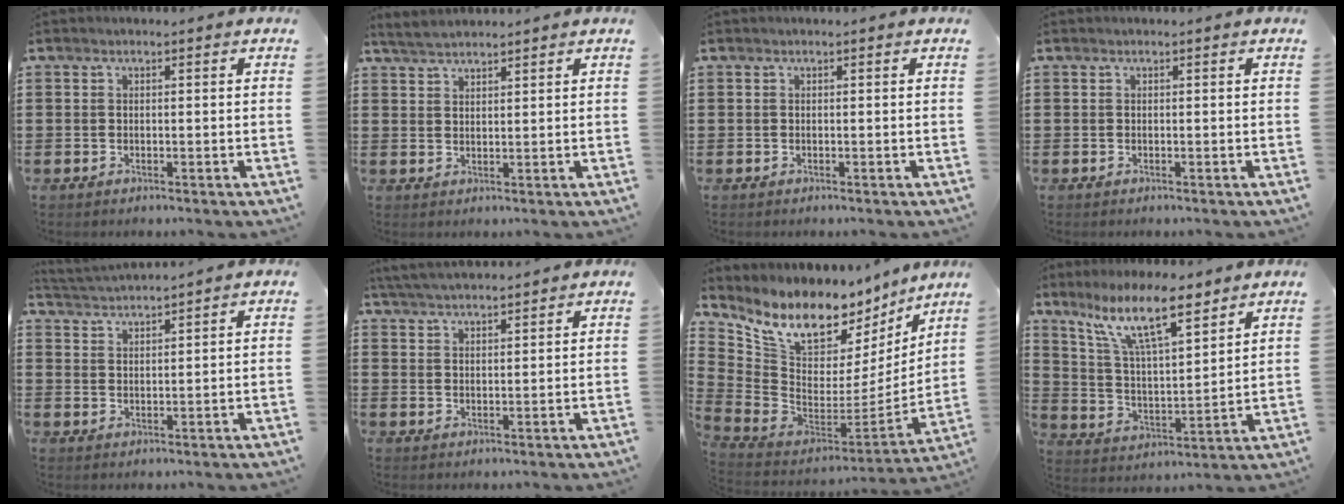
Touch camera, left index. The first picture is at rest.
{"total": 2.7, "force": [2.6, 0.3, 0.6], "torque": [-0.019, 0.002, 0.050]}
{"total": 0.0}
{"total": 0.0}
{"total": 2.5, "force": [2.5, -0.4, -0.1], "torque": [-0.008, -0.010, 0.046]}
{"total": 4.0, "force": [3.9, 0.1, 0.9], "torque": [-0.028, -0.009, 0.072]}
{"total": 11.0, "force": [8.1, 5.0, 5.5], "torque": [-0.134, -0.068, 0.143]}
{"total": 11.9, "force": [8.7, 2.6, 7.6], "torque": [-0.170, -0.027, 0.155]}